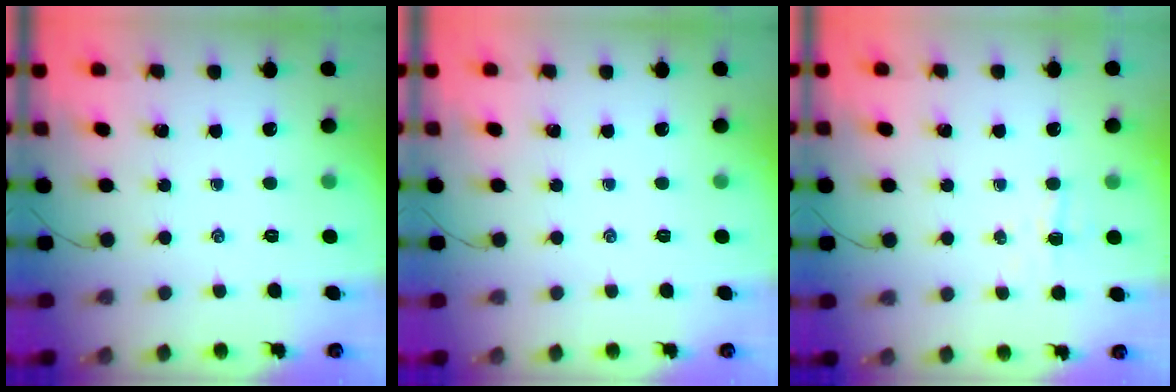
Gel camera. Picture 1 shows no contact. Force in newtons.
{"total": 0.0}
{"total": 3.7, "press": 3.6, "slide": 0.8}